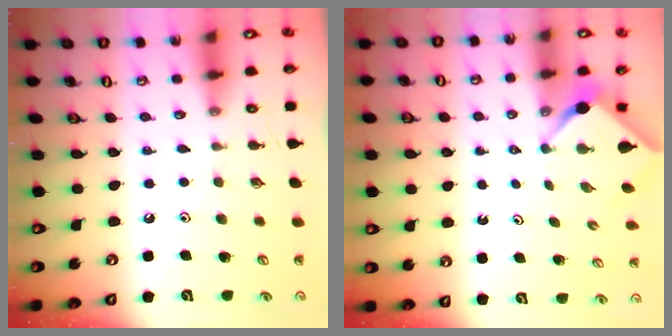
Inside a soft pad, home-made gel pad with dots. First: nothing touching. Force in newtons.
{"total": 2.5, "press": 2.5, "slide": 0.3}